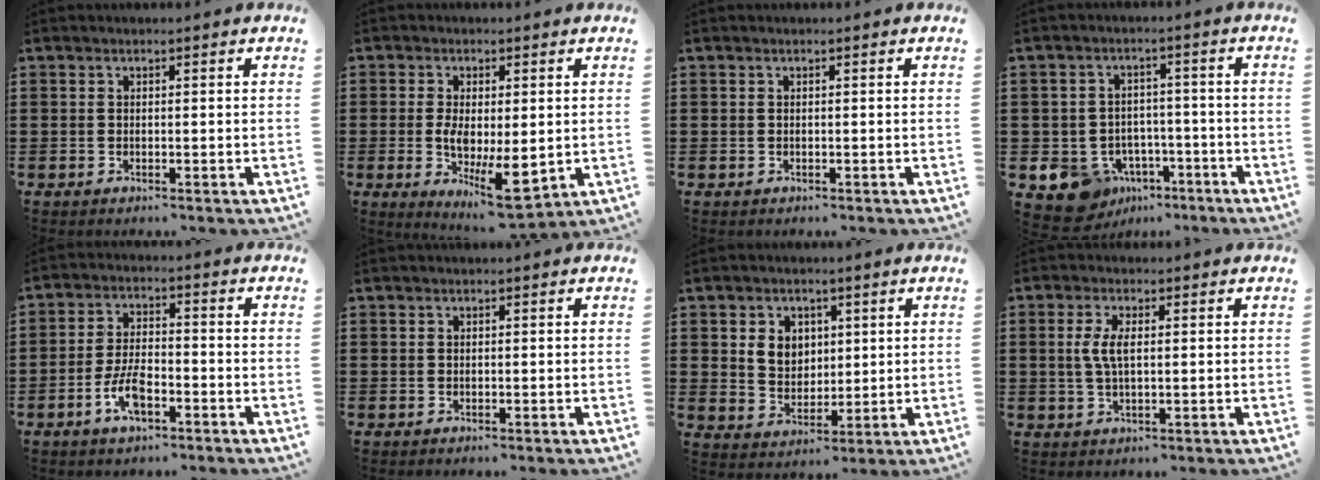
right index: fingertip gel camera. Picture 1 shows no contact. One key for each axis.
{"total": 7.9, "fx": -1.1, "fy": 3.6, "fz": 7.0, "tx": -0.129, "ty": -0.001, "tz": -0.016}
{"total": 0.0}
{"total": 8.1, "fx": -5.2, "fy": 5.6, "fz": 2.6, "tx": -0.070, "ty": 0.026, "tz": -0.095}
{"total": 6.2, "fx": -2.9, "fy": 2.7, "fz": 4.8, "tx": -0.113, "ty": -0.001, "tz": -0.059}
{"total": 0.0}
{"total": 4.9, "fx": 1.8, "fy": 4.3, "fz": 1.7, "tx": -0.044, "ty": 0.013, "tz": 0.029}
{"total": 3.9, "fx": 0.5, "fy": 1.5, "fz": 3.6, "tx": -0.079, "ty": 0.005, "tz": 0.004}